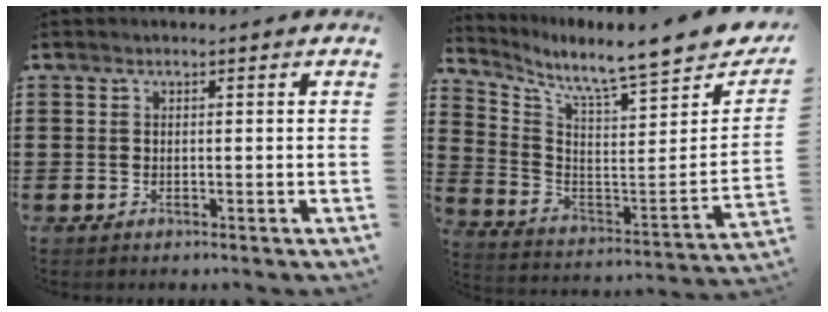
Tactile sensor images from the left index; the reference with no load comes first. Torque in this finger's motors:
{"motor_torque": [2.14, 0.00, 0.32, 0.12]}